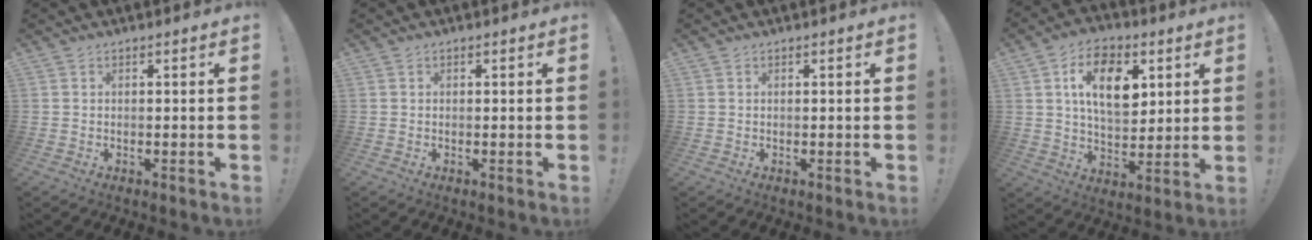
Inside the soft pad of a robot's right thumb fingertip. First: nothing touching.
{"total": 0.0}
{"total": 0.0}
{"total": 14.7, "force": [5.0, 9.0, 10.4], "torque": [-0.157, -0.004, 0.092]}